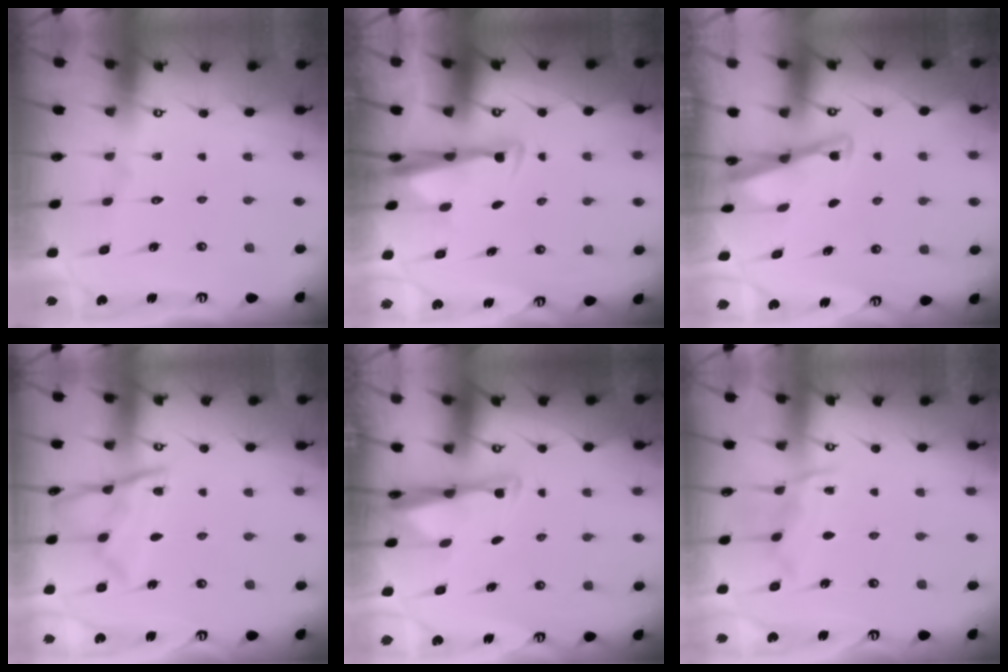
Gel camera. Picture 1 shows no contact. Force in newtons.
{"total": 3.4, "press": 3.3, "slide": 0.8}
{"total": 2.8, "press": 2.8, "slide": 0.4}
{"total": 9.9, "press": 9.9, "slide": 0.5}
{"total": 2.6, "press": 2.5, "slide": 0.4}
{"total": 8.2, "press": 8.2, "slide": 0.7}